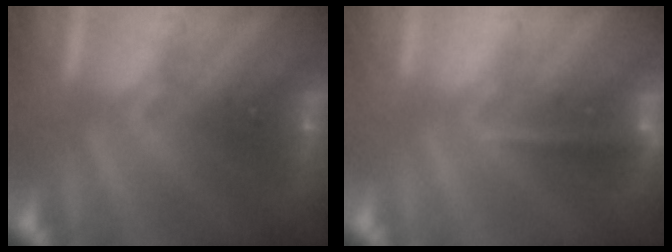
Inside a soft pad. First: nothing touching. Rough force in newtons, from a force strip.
{"total": 1.1}